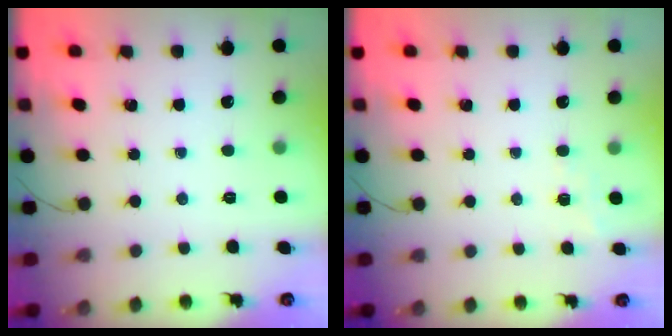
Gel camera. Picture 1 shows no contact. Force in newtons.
{"total": 3.5, "press": 3.3, "slide": 1.3}